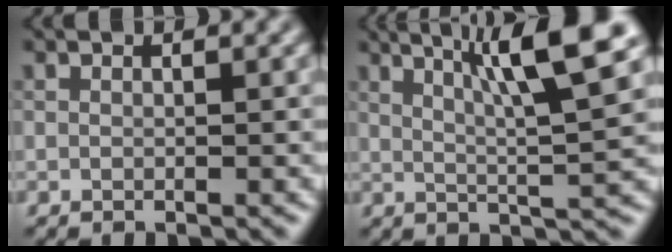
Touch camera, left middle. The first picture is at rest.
{"total": 9.4, "force": [4.2, 1.4, 8.3], "torque": [-0.111, 0.017, 0.069]}